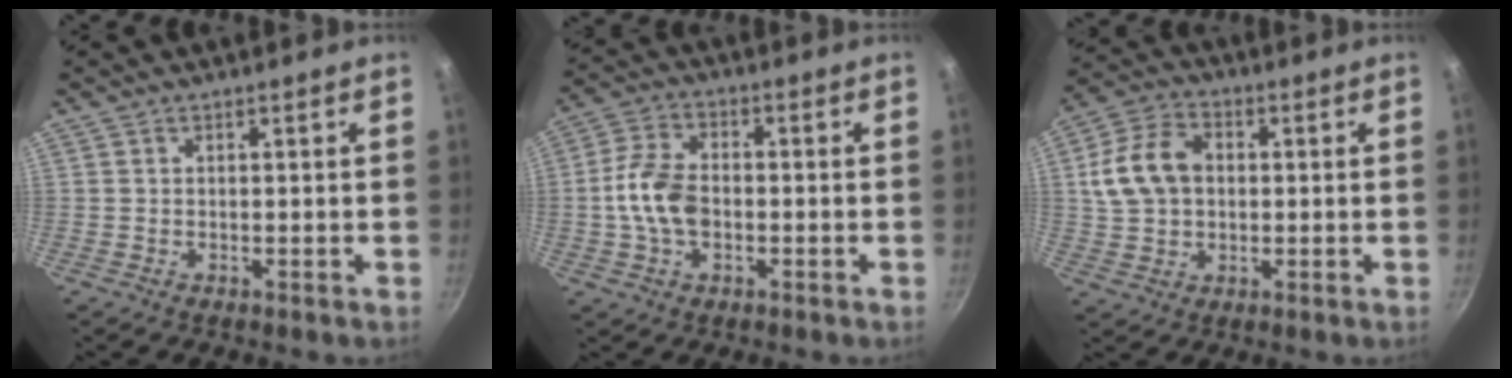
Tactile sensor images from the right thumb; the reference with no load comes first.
{"total": 9.4, "force": [-1.3, 6.2, 7.0], "torque": [-0.129, 0.024, -0.031]}
{"total": 11.6, "force": [1.4, 8.6, 7.8], "torque": [-0.130, 0.018, 0.017]}